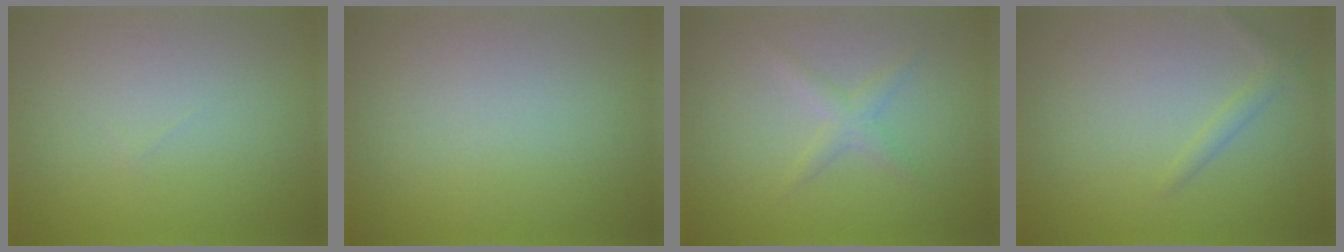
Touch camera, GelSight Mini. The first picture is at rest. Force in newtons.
{"total": 0.0}
{"total": 1.6, "press": 1.6, "slide": 0.0}
{"total": 1.1, "press": 1.1, "slide": 0.0}